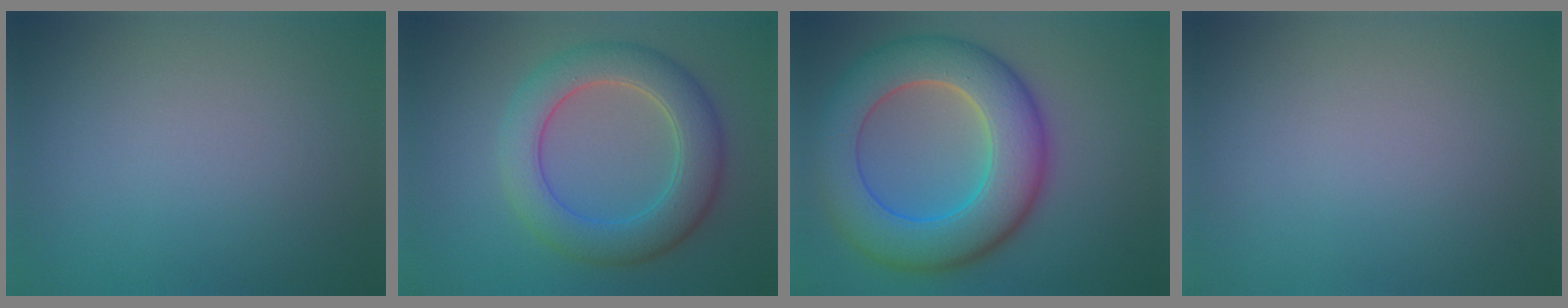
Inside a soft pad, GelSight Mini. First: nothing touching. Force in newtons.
{"total": 6.5, "press": 6.5, "slide": 0.4}
{"total": 10.4, "press": 10.4, "slide": 0.4}
{"total": 0.0}